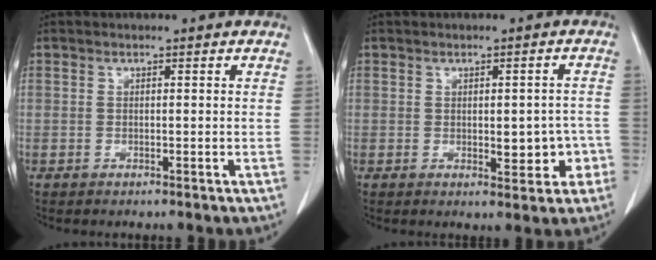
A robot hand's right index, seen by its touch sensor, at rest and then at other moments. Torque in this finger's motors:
{"motor_torque": [0.16, 0.28, 0.16, 0.10]}